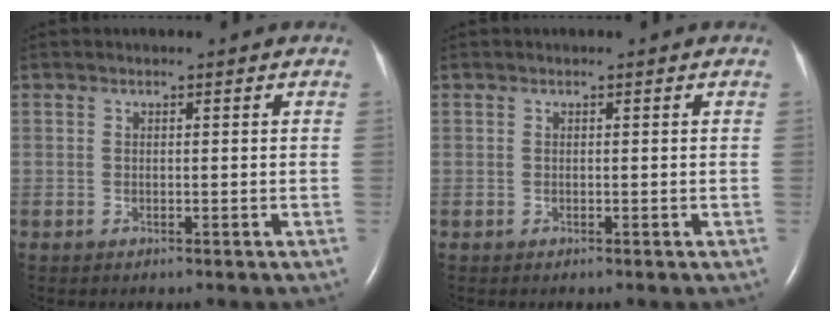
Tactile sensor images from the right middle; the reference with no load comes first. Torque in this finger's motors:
{"motor_torque": [0.07, -0.06, 0.00, 0.00]}